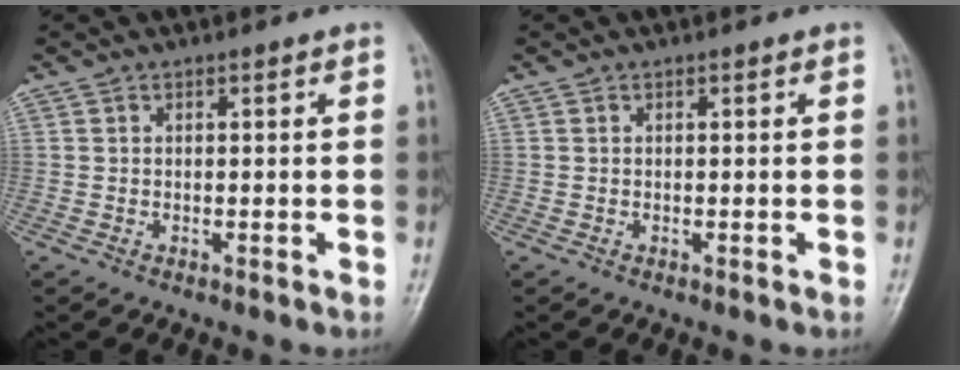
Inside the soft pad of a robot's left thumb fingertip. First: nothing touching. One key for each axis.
{"total": 0.0}